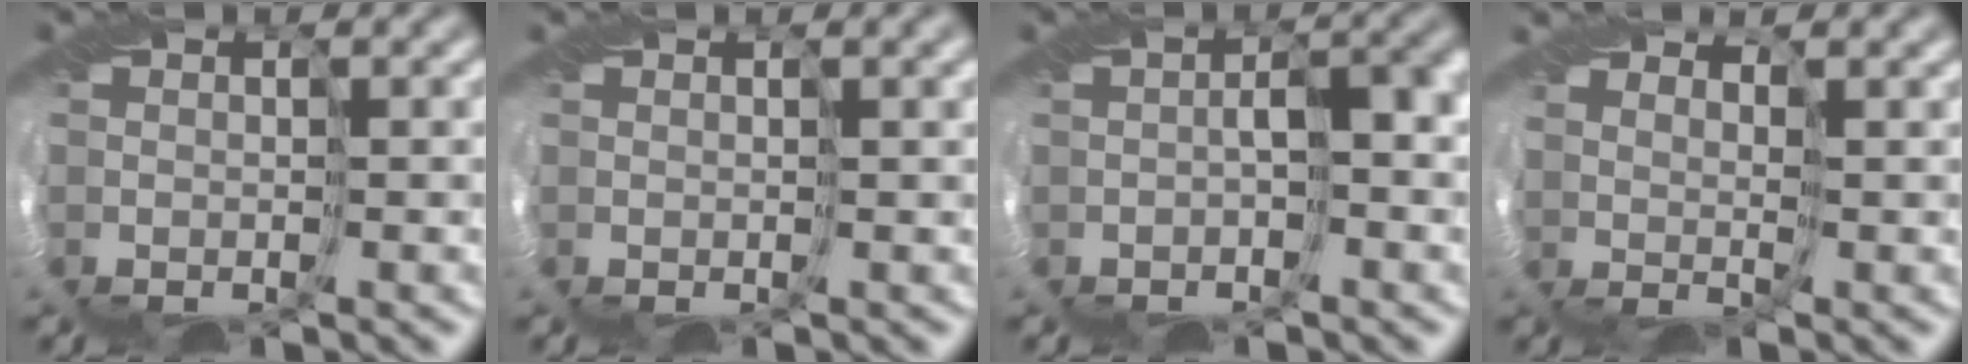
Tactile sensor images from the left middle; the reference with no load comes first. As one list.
[{"total": 1.2, "force": [0.7, 0.0, 1.0], "torque": [-0.014, 0.002, 0.008]}, {"total": 3.6, "force": [-0.5, 1.4, 3.3], "torque": [-0.047, 0.005, -0.011]}, {"total": 2.8, "force": [2.0, 1.0, 1.8], "torque": [-0.042, 0.004, 0.034]}]